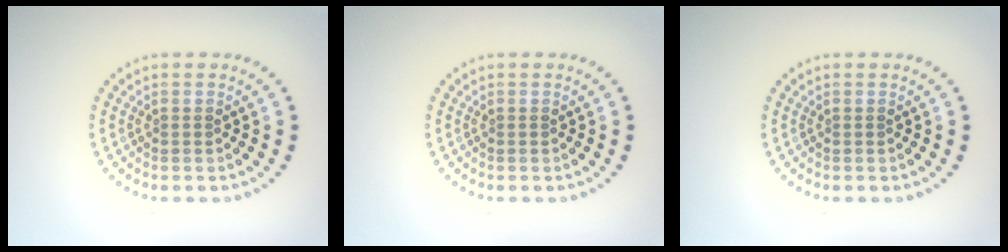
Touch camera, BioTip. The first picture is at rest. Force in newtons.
{"total": 0.0}
{"total": 0.0}